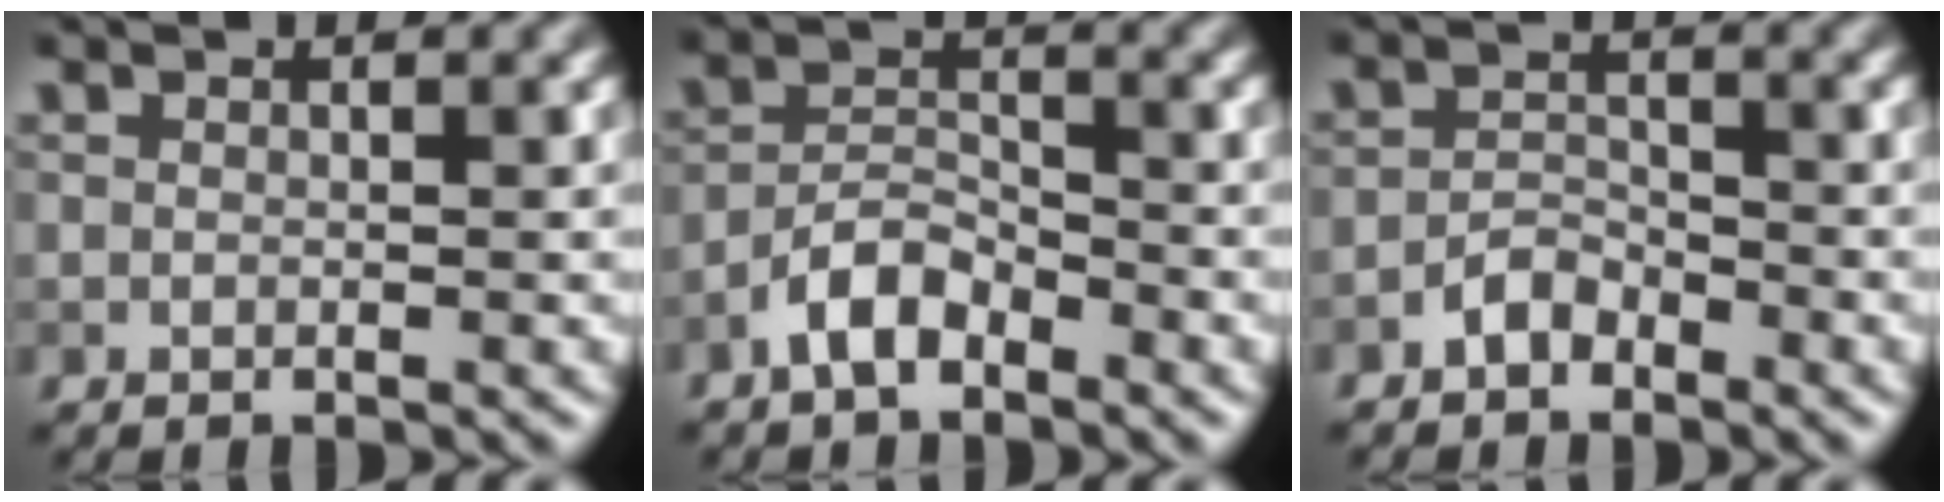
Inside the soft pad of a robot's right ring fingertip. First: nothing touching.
{"total": 3.3, "force": [-2.4, 1.4, 1.9], "torque": [-0.035, 0.012, -0.051]}
{"total": 1.9, "force": [-1.5, 0.9, 0.8], "torque": [-0.012, 0.008, -0.031]}